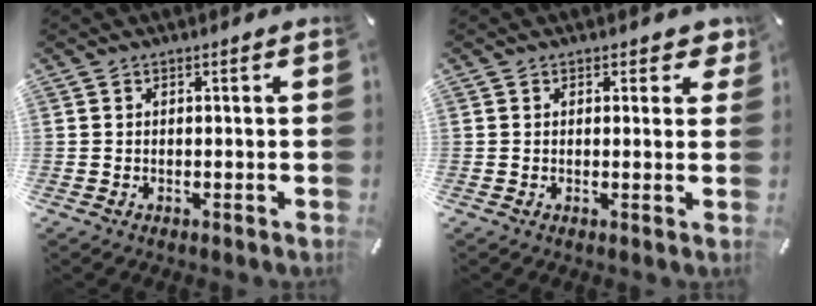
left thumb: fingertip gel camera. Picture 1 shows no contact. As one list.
[{"total": 2.2, "force": [1.1, 1.4, 1.2], "torque": [-0.003, -0.003, 0.014]}]